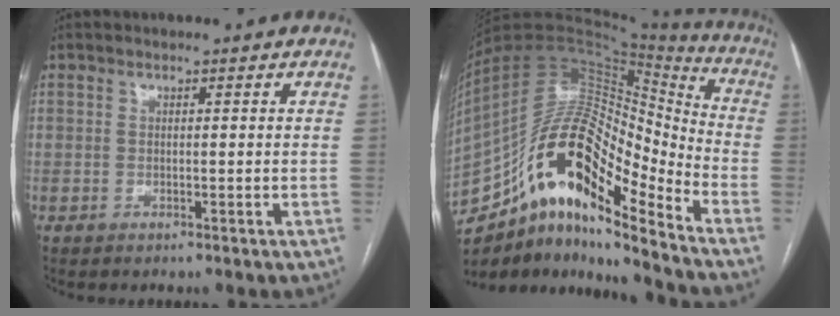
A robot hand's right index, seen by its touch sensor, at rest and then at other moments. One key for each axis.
{"total": 22.5, "fx": -13.2, "fy": 6.3, "fz": 17.1, "tx": -0.323, "ty": 0.038, "tz": -0.226}